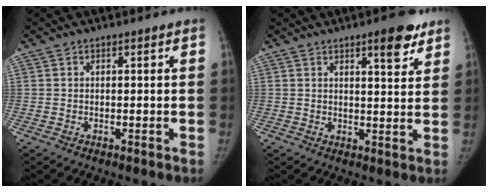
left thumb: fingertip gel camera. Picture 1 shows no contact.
{"total": 6.8, "force": [4.3, 1.9, 4.9], "torque": [-0.052, -0.023, 0.056]}